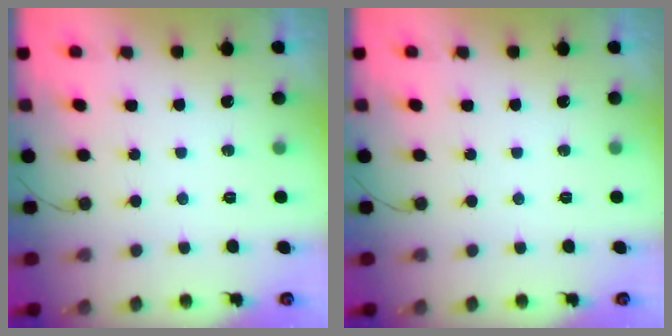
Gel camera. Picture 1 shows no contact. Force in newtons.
{"total": 0.0}